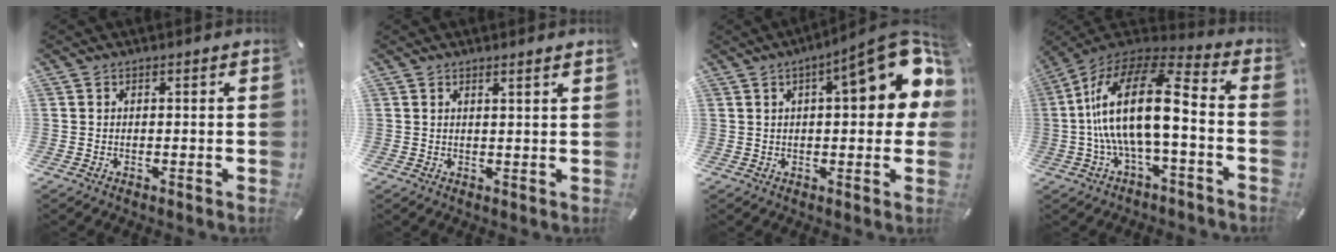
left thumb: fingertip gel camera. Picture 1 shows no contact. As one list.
[{"total": 1.5, "force": [1.2, -0.3, 0.9], "torque": [-0.016, -0.005, 0.021]}, {"total": 18.8, "force": [6.4, 6.3, 16.5], "torque": [-0.210, -0.033, 0.094]}, {"total": 20.4, "force": [-0.8, 8.0, 18.7], "torque": [-0.374, 0.001, -0.017]}]